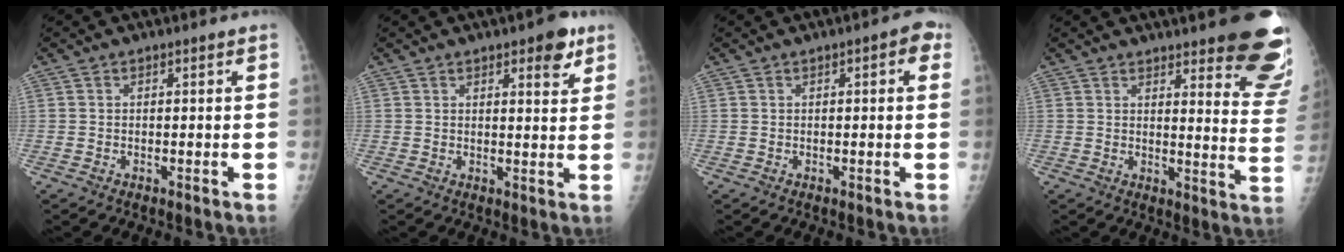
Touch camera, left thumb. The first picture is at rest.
{"total": 5.3, "force": [3.2, 2.0, 3.8], "torque": [-0.030, -0.015, 0.036]}
{"total": 3.5, "force": [1.1, 1.2, 3.1], "torque": [-0.034, 0.006, 0.008]}
{"total": 18.6, "force": [13.1, 4.3, 12.5], "torque": [-0.123, -0.082, 0.145]}